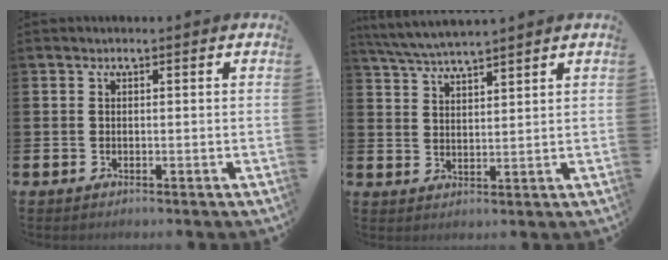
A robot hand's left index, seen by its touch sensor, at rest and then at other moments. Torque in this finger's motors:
{"motor_torque": [0.33, -0.45, 0.81, 0.21]}